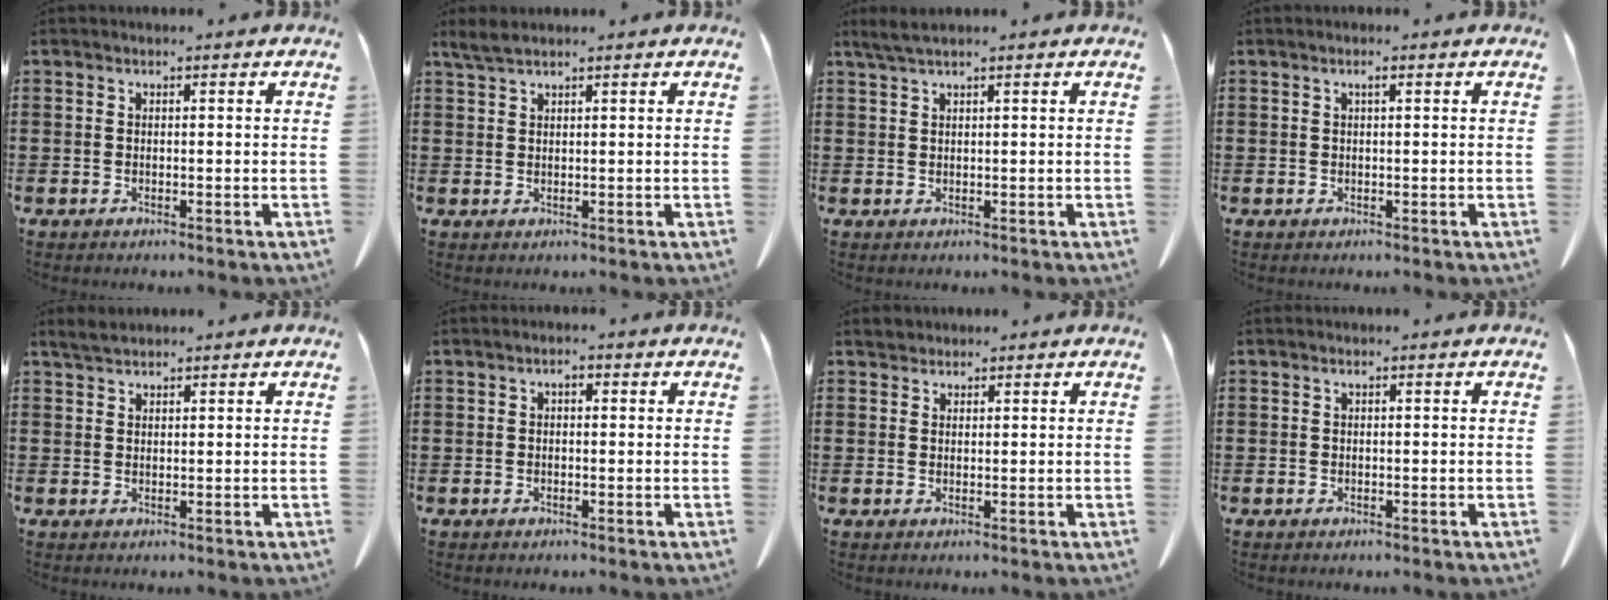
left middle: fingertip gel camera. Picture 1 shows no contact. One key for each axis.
{"total": 2.3, "fx": 1.8, "fy": 0.3, "fz": 1.4, "tx": -0.031, "ty": 0.001, "tz": 0.033}
{"total": 2.0, "fx": 1.6, "fy": -0.1, "fz": 1.3, "tx": -0.028, "ty": -0.001, "tz": 0.030}
{"total": 0.9, "fx": 0.3, "fy": 0.1, "fz": 0.9, "tx": -0.016, "ty": 0.000, "tz": 0.005}
{"total": 2.1, "fx": 1.9, "fy": 0.5, "fz": 0.8, "tx": -0.022, "ty": 0.003, "tz": 0.036}
{"total": 1.2, "fx": -0.1, "fy": 0.6, "fz": 1.0, "tx": -0.020, "ty": 0.003, "tz": -0.004}
{"total": 1.5, "fx": 1.4, "fy": 0.6, "fz": 0.0, "tx": -0.006, "ty": 0.001, "tz": 0.030}
{"total": 0.0}